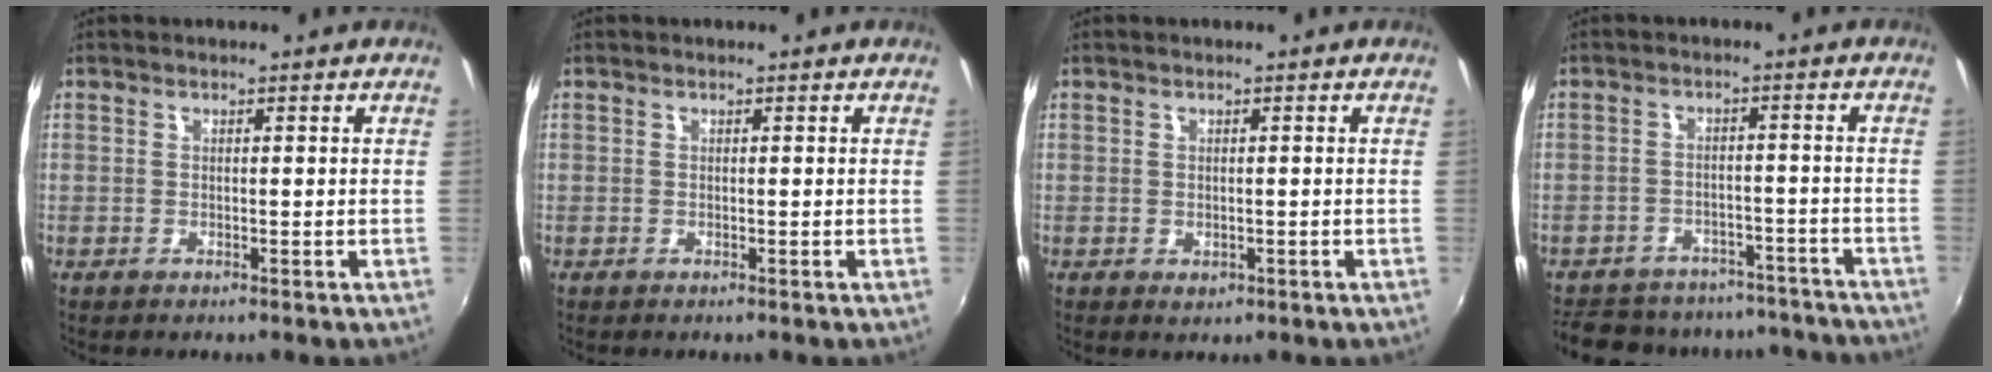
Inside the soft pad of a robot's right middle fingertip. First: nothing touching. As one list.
[{"total": 0.0}, {"total": 1.0, "force": [-0.2, 0.7, 0.6], "torque": [-0.006, -0.002, -0.001]}, {"total": 21.4, "force": [-18.3, 8.5, 7.0], "torque": [-0.156, 0.032, -0.225]}]